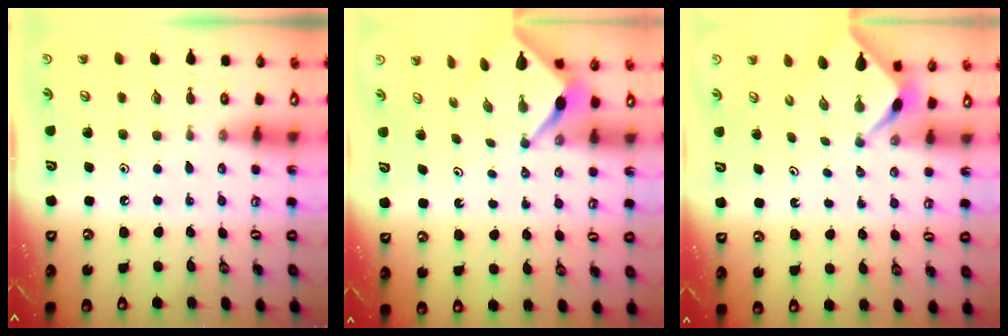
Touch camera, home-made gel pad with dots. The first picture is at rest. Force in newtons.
{"total": 3.4, "press": 3.3, "slide": 0.2}
{"total": 2.2, "press": 2.2, "slide": 0.2}